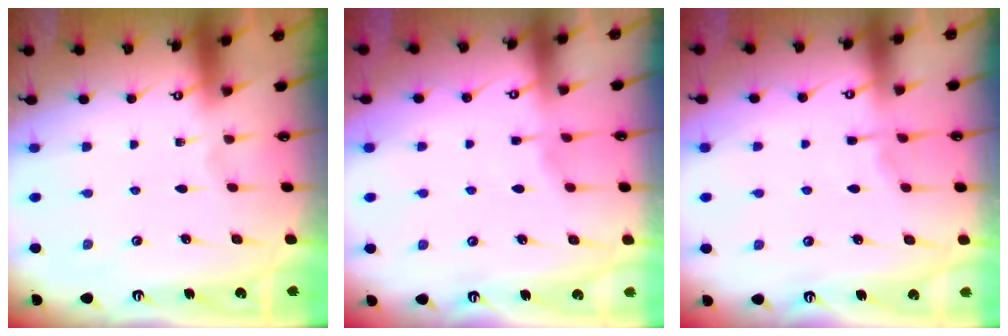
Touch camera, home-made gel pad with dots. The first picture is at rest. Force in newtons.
{"total": 2.1, "press": 2.1, "slide": 0.4}
{"total": 3.3, "press": 3.2, "slide": 0.6}